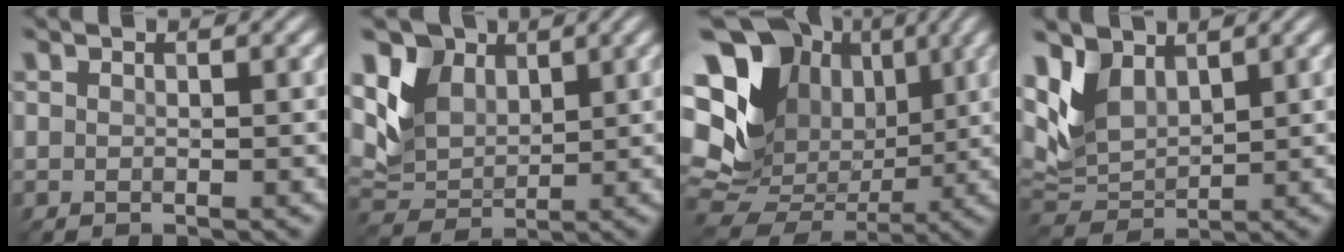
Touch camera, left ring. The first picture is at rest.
{"total": 5.1, "force": [3.0, 3.6, 1.9], "torque": [-0.058, -0.001, 0.062]}
{"total": 20.1, "force": [5.3, 16.5, 10.2], "torque": [-0.227, 0.041, 0.091]}
{"total": 4.5, "force": [2.6, 2.9, 2.2], "torque": [-0.062, -0.007, 0.055]}